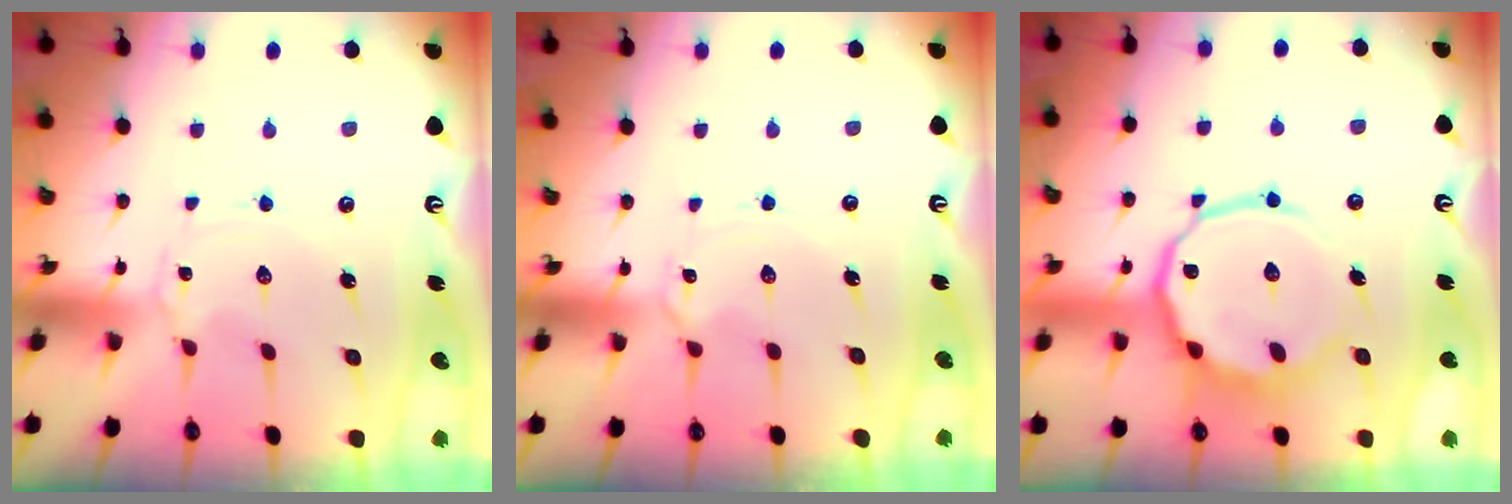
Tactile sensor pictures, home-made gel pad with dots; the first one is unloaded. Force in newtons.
{"total": 1.7, "press": 1.7, "slide": 0.2}
{"total": 14.5, "press": 14.4, "slide": 1.6}